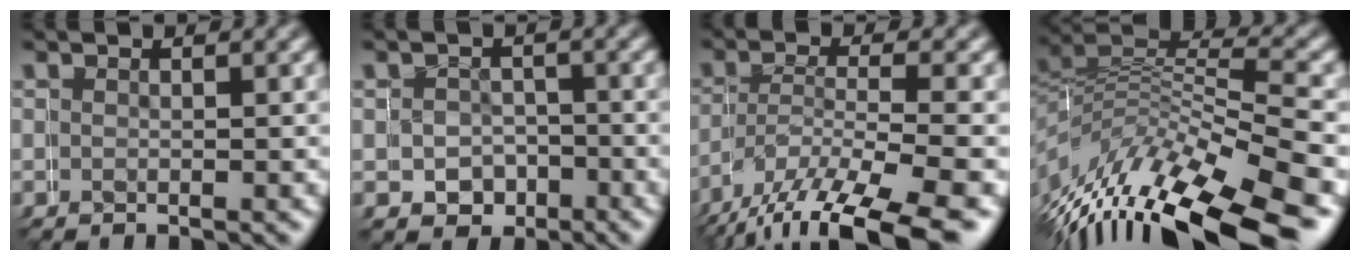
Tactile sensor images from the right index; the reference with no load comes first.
{"total": 3.1, "force": [0.0, 2.4, -2.0], "torque": [0.041, -0.012, 0.002]}
{"total": 5.8, "force": [-3.6, 2.5, 3.7], "torque": [-0.087, -0.025, -0.039]}
{"total": 11.3, "force": [-4.5, 7.7, 6.9], "torque": [-0.144, -0.032, -0.057]}